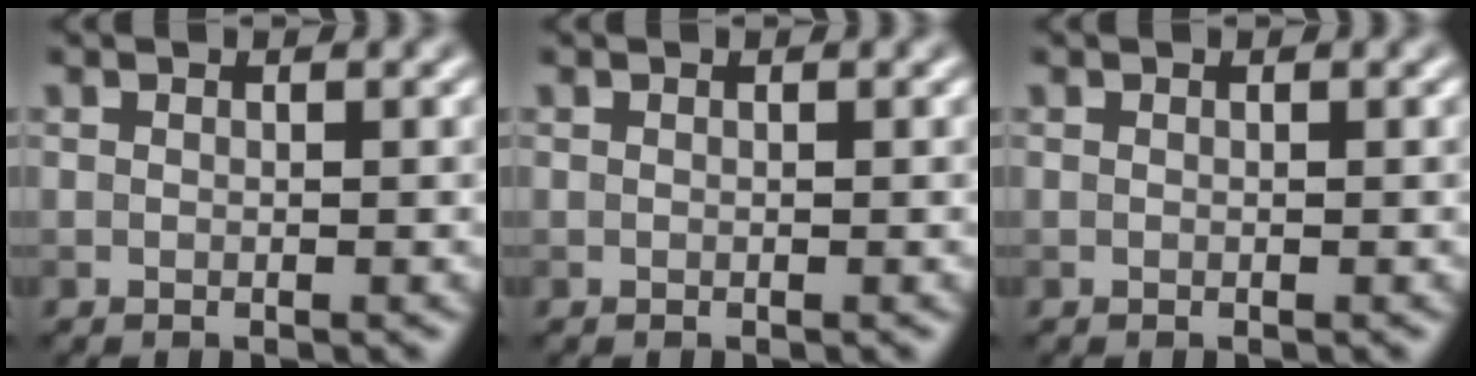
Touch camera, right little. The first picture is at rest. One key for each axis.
{"total": 0.0}
{"total": 0.0}